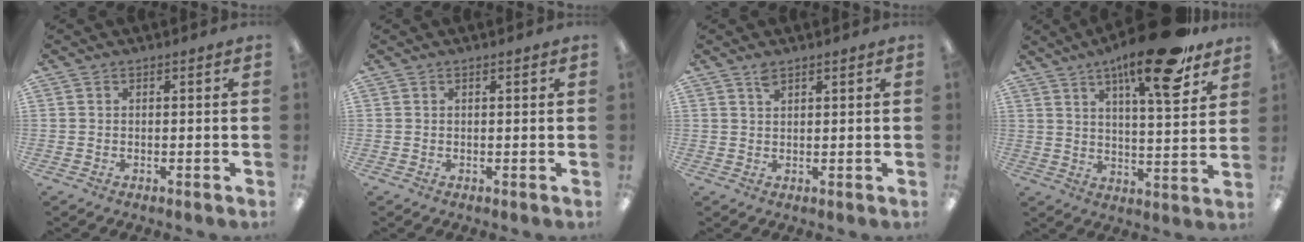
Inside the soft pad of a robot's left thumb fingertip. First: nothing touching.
{"total": 1.1, "force": [0.6, 0.3, 0.9], "torque": [-0.011, -0.001, 0.007]}
{"total": 2.2, "force": [1.7, 0.8, 1.1], "torque": [-0.017, -0.002, 0.029]}
{"total": 17.1, "force": [11.3, 3.9, 12.2], "torque": [-0.187, -0.058, 0.175]}